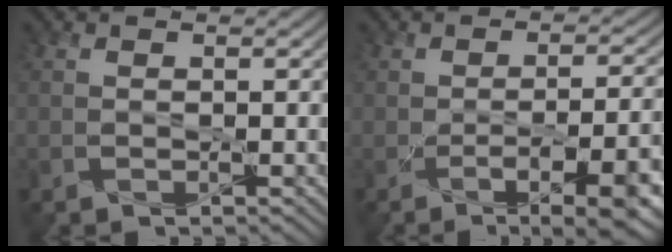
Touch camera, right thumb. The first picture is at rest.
{"total": 8.7, "force": [-3.9, 2.7, 7.3], "torque": [-0.097, -0.019, -0.046]}